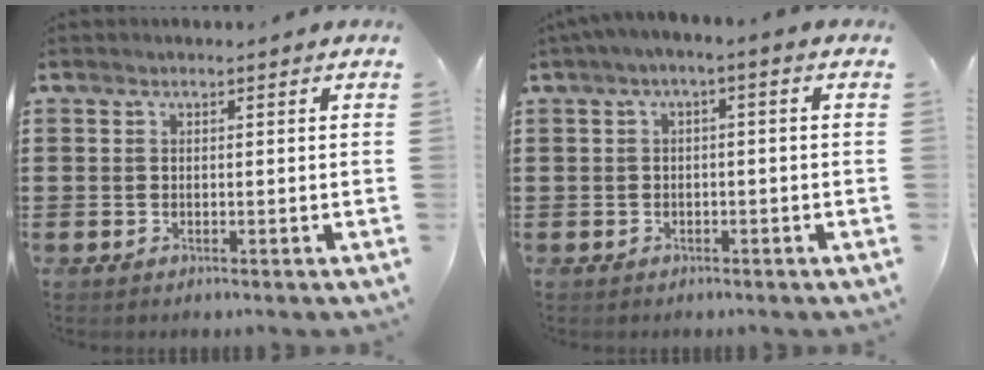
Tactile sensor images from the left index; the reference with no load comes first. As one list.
[{"total": 2.0, "force": [-1.4, 0.2, 1.4], "torque": [-0.021, 0.002, -0.029]}]